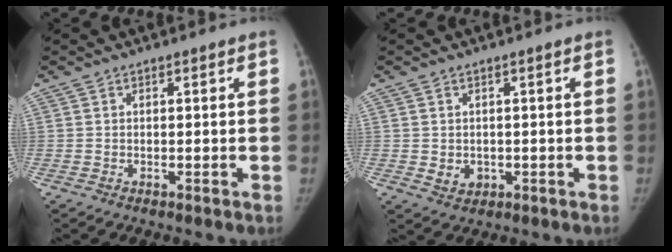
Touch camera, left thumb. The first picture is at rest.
{"total": 2.7, "force": [-0.2, 2.4, 1.3], "torque": [-0.012, -0.002, 0.009]}